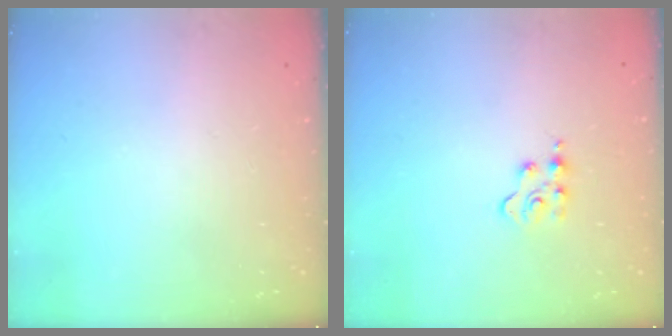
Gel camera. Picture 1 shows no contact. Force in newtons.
{"total": 3.2, "press": 3.2, "slide": 0.4}